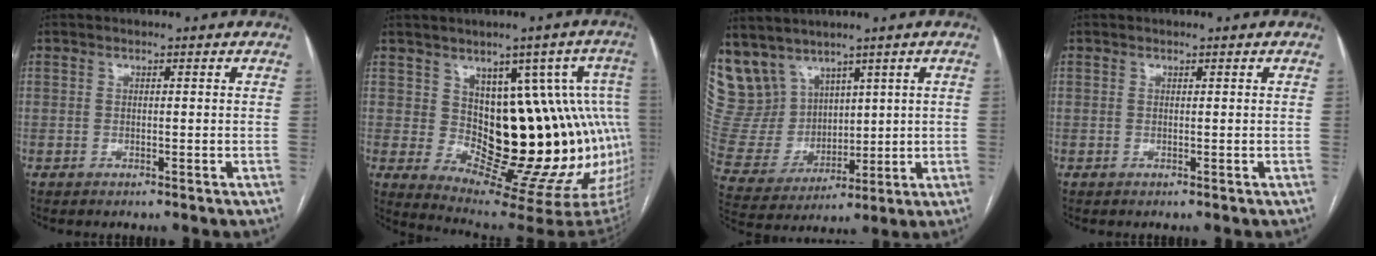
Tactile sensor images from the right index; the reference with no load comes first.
{"total": 18.3, "force": [0.6, 7.1, 16.8], "torque": [-0.149, 0.024, 0.025]}
{"total": 13.4, "force": [9.5, 8.9, 3.1], "torque": [-0.094, 0.041, 0.215]}
{"total": 0.0}